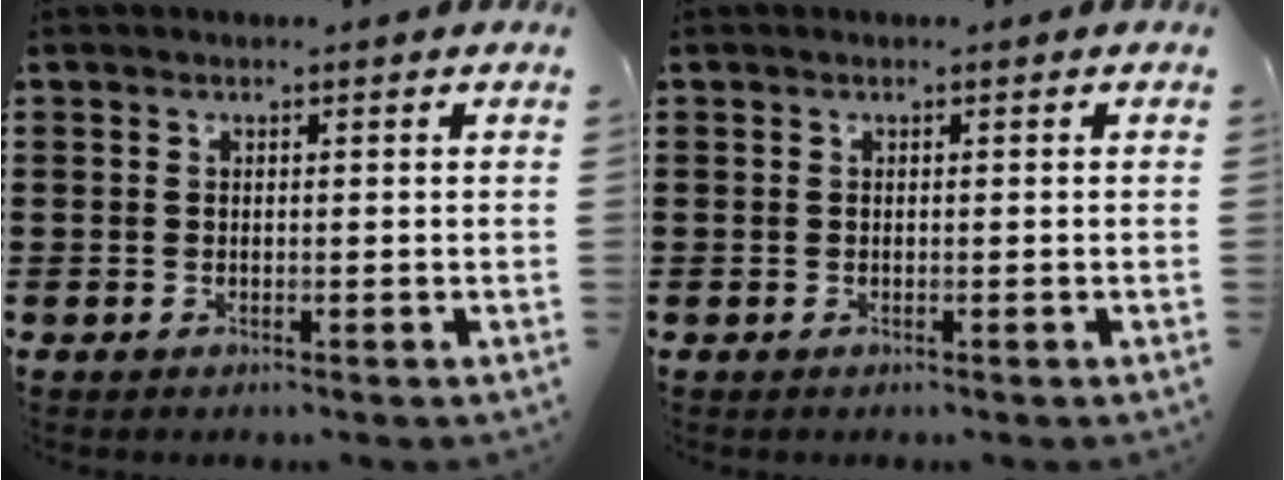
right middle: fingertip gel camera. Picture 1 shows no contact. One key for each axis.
{"total": 0.0}